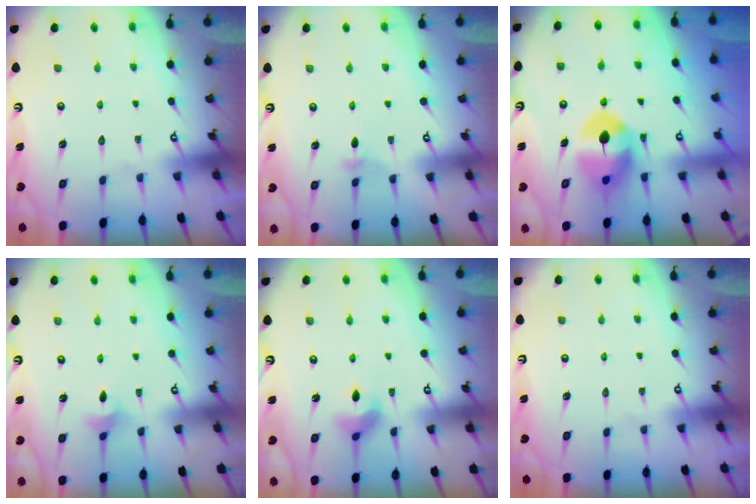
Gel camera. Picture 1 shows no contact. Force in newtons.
{"total": 2.3, "press": 2.3, "slide": 0.5}
{"total": 10.9, "press": 10.8, "slide": 1.4}
{"total": 2.8, "press": 2.8, "slide": 0.6}
{"total": 5.5, "press": 5.5, "slide": 0.5}
{"total": 0.0}